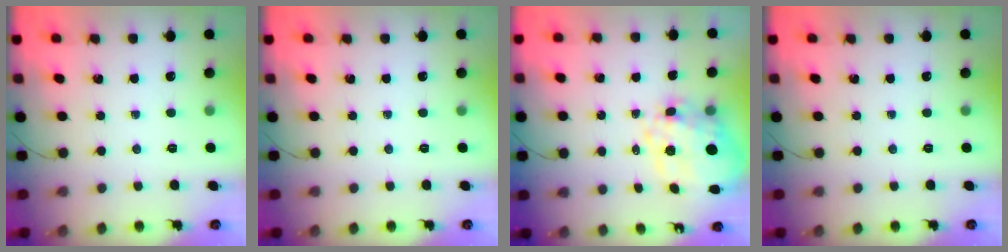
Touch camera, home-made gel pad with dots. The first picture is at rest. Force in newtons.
{"total": 0.0}
{"total": 14.6, "press": 14.3, "slide": 3.0}
{"total": 0.0}